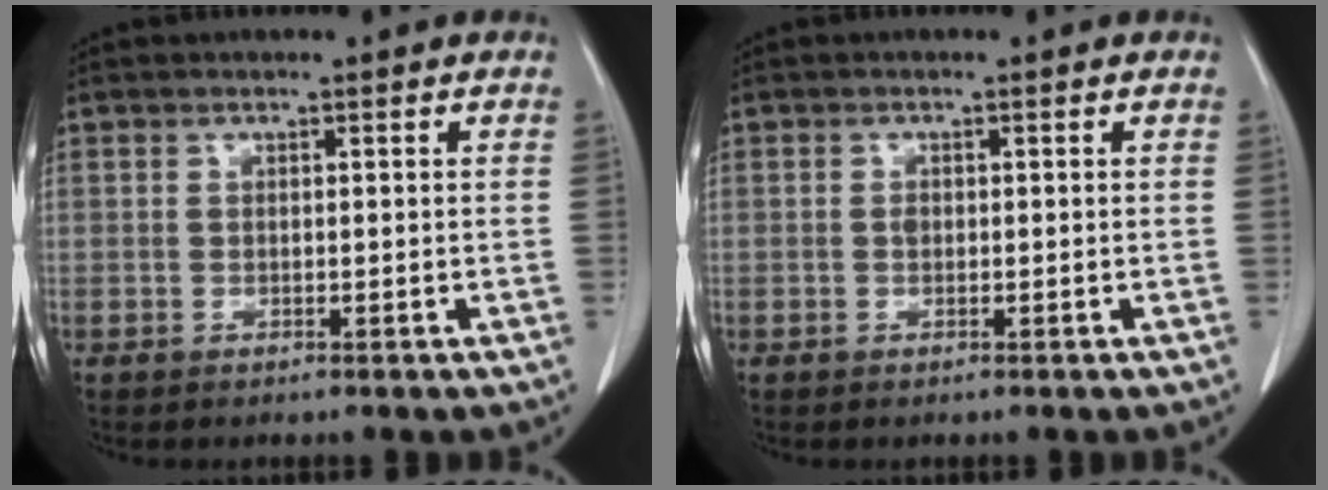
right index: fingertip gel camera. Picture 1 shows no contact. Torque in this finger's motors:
{"motor_torque": [0.17, 0.03, 0.06, 0.02]}